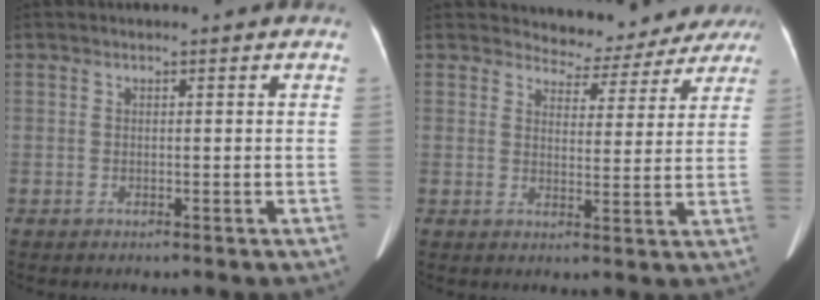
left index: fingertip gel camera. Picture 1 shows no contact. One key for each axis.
{"total": 9.3, "fx": 8.9, "fy": 2.9, "fz": -0.3, "tx": 0.020, "ty": -0.003, "tz": 0.092}